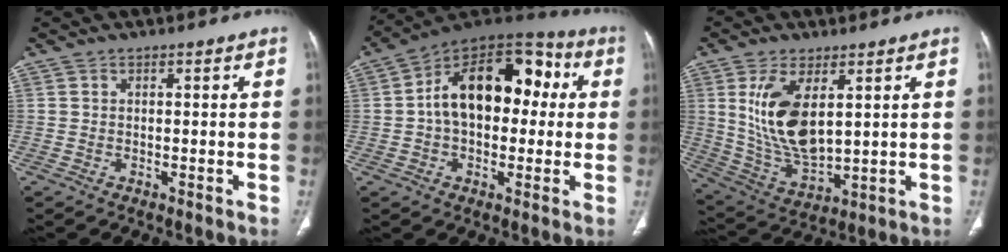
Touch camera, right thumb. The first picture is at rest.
{"total": 19.3, "force": [2.1, 12.1, 14.9], "torque": [-0.196, 0.048, 0.024]}
{"total": 13.9, "force": [4.0, 6.6, 11.6], "torque": [-0.224, -0.025, 0.096]}